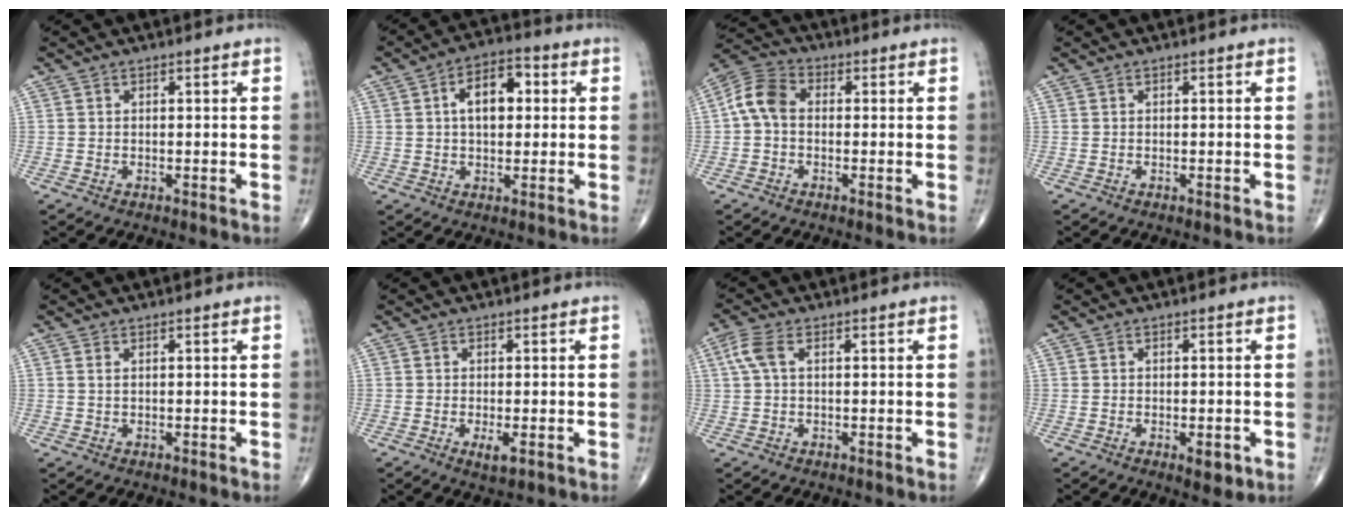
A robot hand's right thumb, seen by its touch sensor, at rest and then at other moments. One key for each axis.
{"total": 9.3, "fx": 1.7, "fy": 5.4, "fz": 7.4, "tx": -0.103, "ty": 0.018, "tz": 0.023}
{"total": 7.2, "fx": -0.1, "fy": 5.1, "fz": 5.1, "tx": -0.095, "ty": 0.023, "tz": -0.016}
{"total": 0.0}
{"total": 0.9, "fx": 0.4, "fy": 0.3, "fz": 0.7, "tx": -0.020, "ty": 0.006, "tz": 0.010}
{"total": 2.5, "fx": -0.8, "fy": 0.8, "fz": 2.2, "tx": -0.041, "ty": -0.007, "tz": -0.014}
{"total": 4.1, "fx": 1.1, "fy": 2.0, "fz": 3.4, "tx": -0.096, "ty": 0.018, "tz": 0.020}
{"total": 3.1, "fx": -1.1, "fy": 1.4, "fz": 2.5, "tx": -0.026, "ty": -0.003, "tz": -0.011}